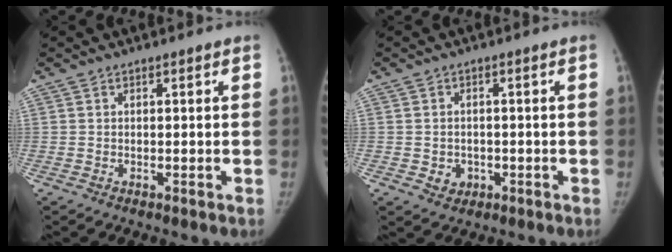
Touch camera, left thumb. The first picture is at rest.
{"total": 3.2, "force": [-0.9, 2.8, 1.2], "torque": [-0.002, 0.004, -0.005]}